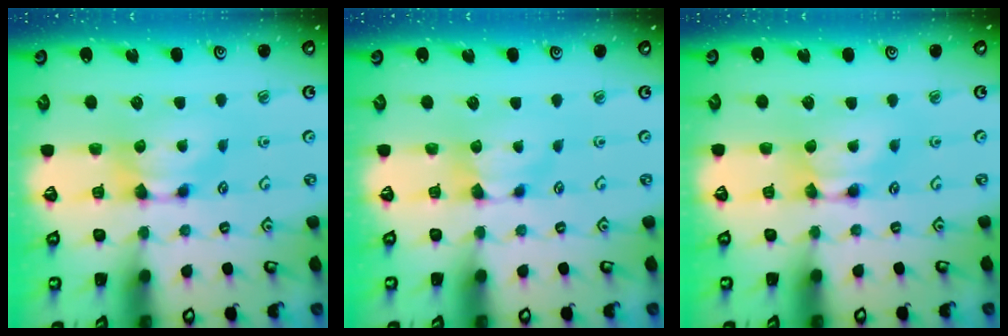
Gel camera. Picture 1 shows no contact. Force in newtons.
{"total": 0.8, "press": 0.7, "slide": 0.2}
{"total": 1.8, "press": 1.8, "slide": 0.1}